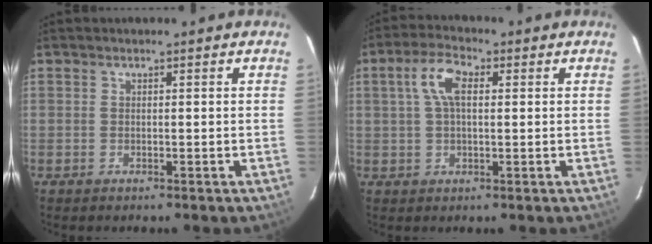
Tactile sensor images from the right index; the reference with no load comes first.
{"total": 6.1, "force": [1.4, 2.8, 5.2], "torque": [-0.103, 0.016, 0.027]}